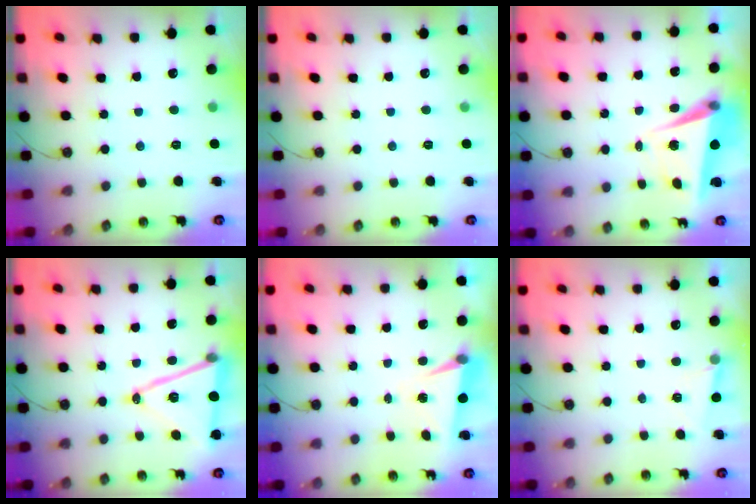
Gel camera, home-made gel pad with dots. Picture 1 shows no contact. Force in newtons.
{"total": 0.0}
{"total": 6.0, "press": 5.5, "slide": 2.5}
{"total": 15.7, "press": 15.2, "slide": 3.7}
{"total": 4.5, "press": 3.4, "slide": 2.9}
{"total": 2.7, "press": 2.6, "slide": 1.0}